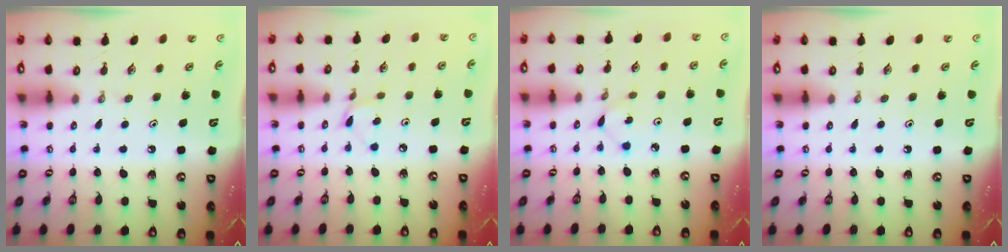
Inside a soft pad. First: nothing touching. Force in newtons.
{"total": 3.5, "press": 3.5, "slide": 0.5}
{"total": 1.3, "press": 1.2, "slide": 0.1}
{"total": 0.0}